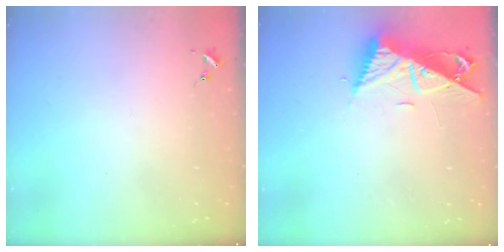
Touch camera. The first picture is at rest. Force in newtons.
{"total": 10.8, "press": 10.8, "slide": 0.8}